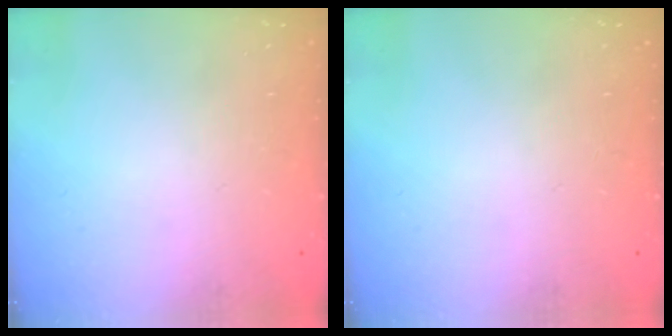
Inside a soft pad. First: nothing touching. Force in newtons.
{"total": 0.0}